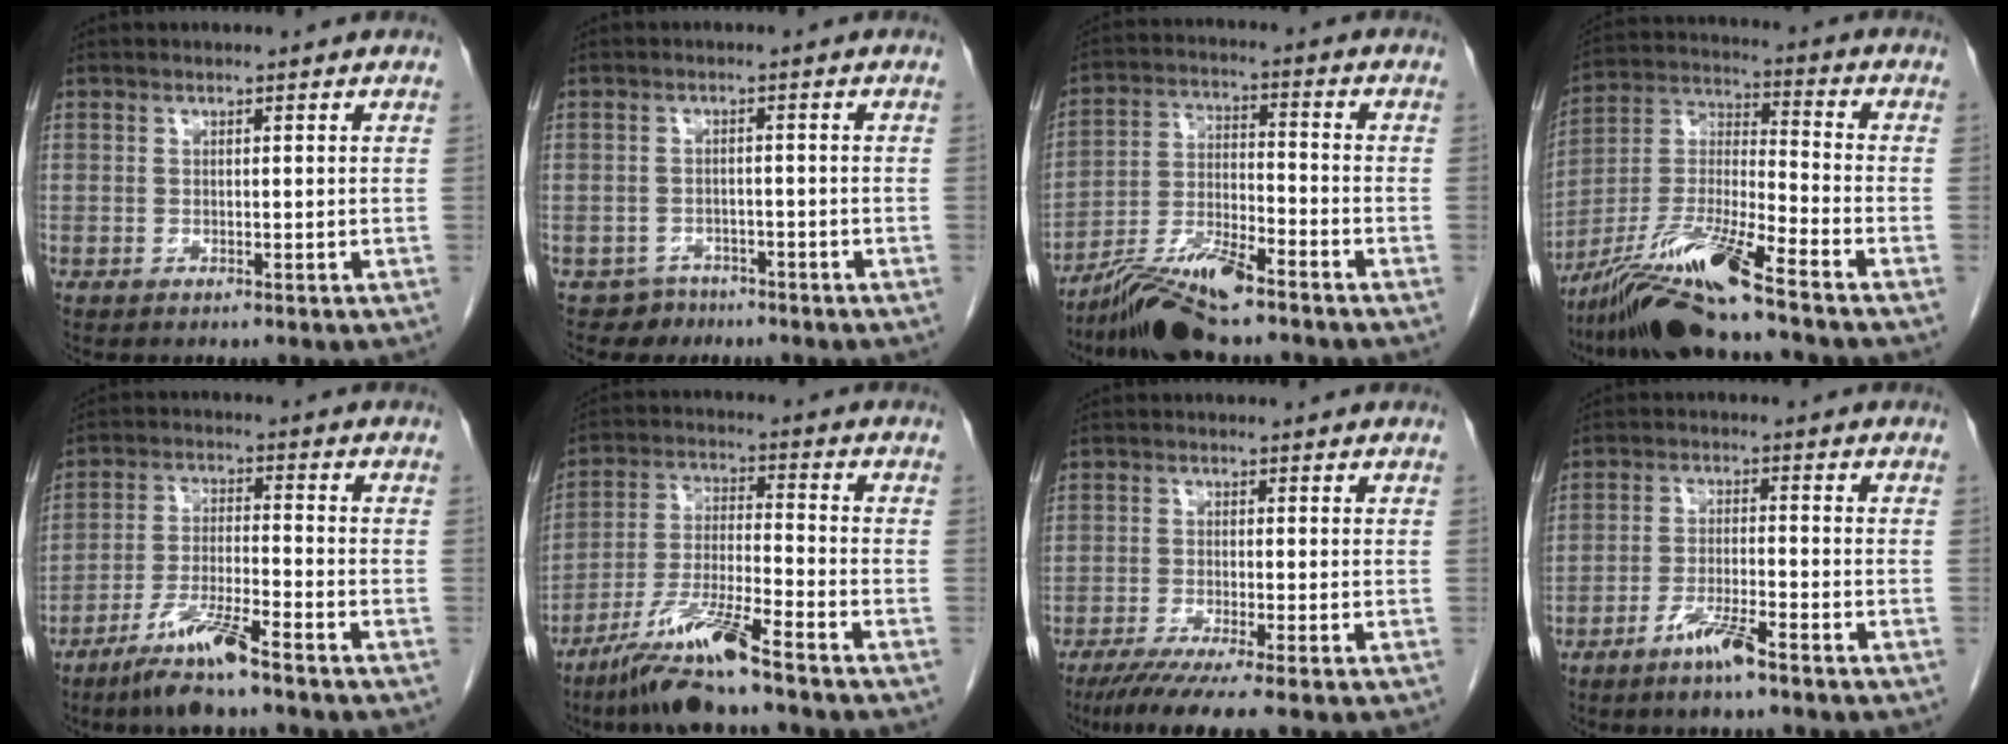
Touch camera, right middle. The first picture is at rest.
{"total": 2.9, "force": [-2.1, 2.0, -0.6], "torque": [0.005, 0.010, -0.030]}
{"total": 9.9, "force": [-8.0, 1.2, 5.7], "torque": [-0.111, -0.008, -0.147]}
{"total": 14.0, "force": [-10.6, 0.0, 9.2], "torque": [-0.185, -0.015, -0.198]}
{"total": 8.5, "force": [-6.1, 0.2, 5.9], "torque": [-0.116, -0.020, -0.119]}
{"total": 11.0, "force": [-8.2, -0.2, 7.3], "torque": [-0.147, -0.026, -0.156]}
{"total": 6.8, "force": [-5.1, -0.7, 4.5], "torque": [-0.068, -0.020, -0.085]}
{"total": 5.3, "force": [-3.7, 0.2, 3.7], "torque": [-0.073, -0.005, -0.071]}